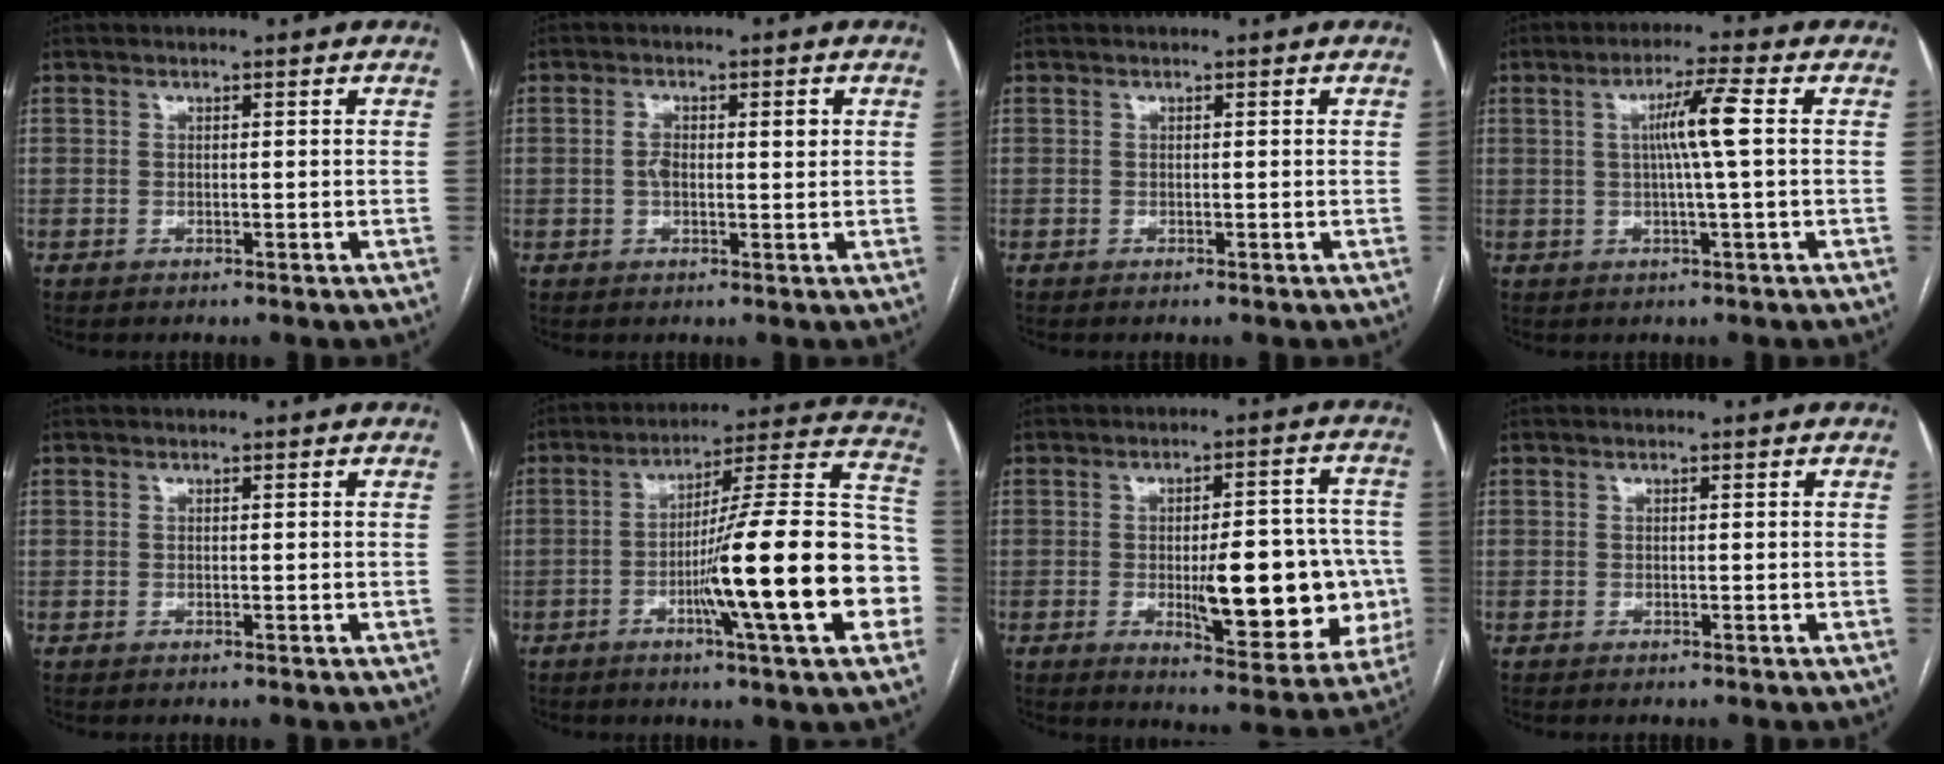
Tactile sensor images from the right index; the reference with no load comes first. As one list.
[{"total": 3.6, "force": [0.6, 1.6, 3.2], "torque": [-0.063, 0.017, 0.012]}, {"total": 0.0}, {"total": 6.0, "force": [0.8, -0.8, 5.9], "torque": [-0.106, 0.005, 0.015]}, {"total": 0.0}, {"total": 21.2, "force": [-5.6, 0.6, 20.4], "torque": [-0.249, 0.015, -0.083]}, {"total": 15.9, "force": [-2.7, 4.8, 14.9], "torque": [-0.179, 0.013, -0.023]}, {"total": 0.0}]